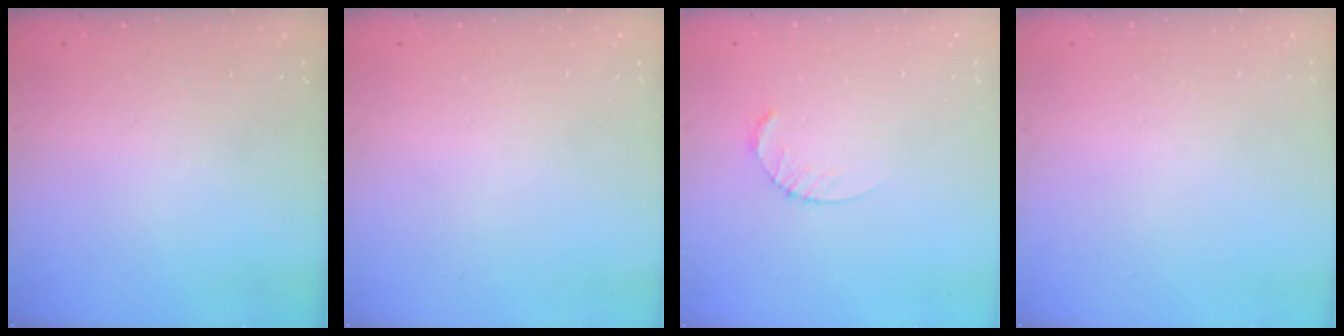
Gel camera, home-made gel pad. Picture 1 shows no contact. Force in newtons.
{"total": 0.0}
{"total": 2.6, "press": 2.6, "slide": 0.4}
{"total": 0.0}